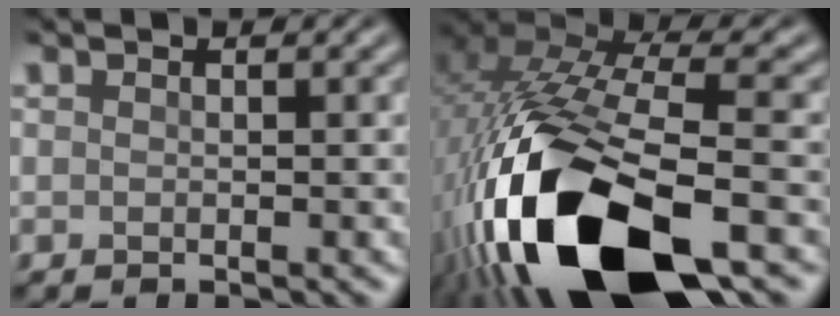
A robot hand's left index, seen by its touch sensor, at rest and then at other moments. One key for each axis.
{"total": 17.0, "fx": -7.4, "fy": 7.2, "fz": 13.6, "tx": -0.295, "ty": -0.043, "tz": -0.114}